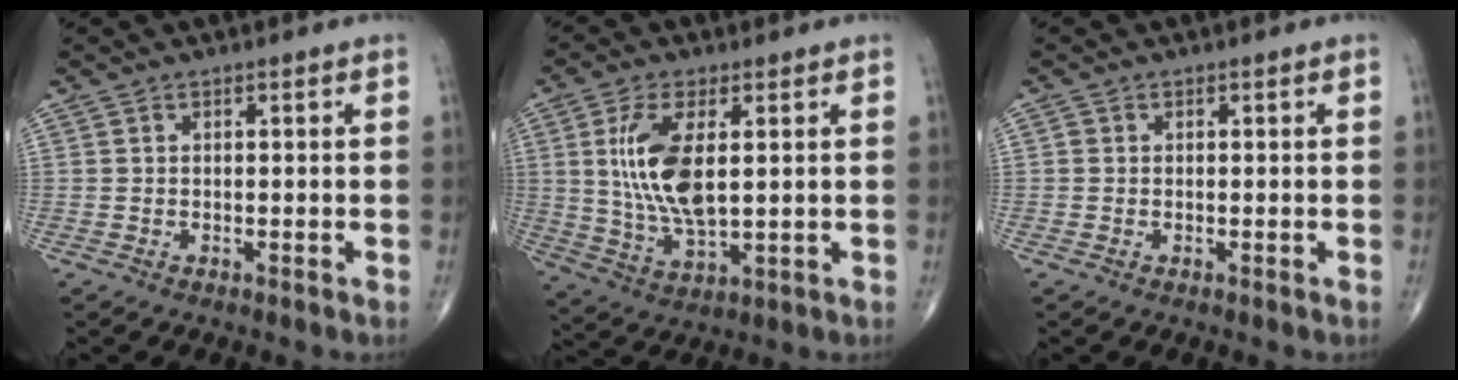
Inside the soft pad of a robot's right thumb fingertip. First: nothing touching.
{"total": 12.4, "force": [2.3, 5.4, 10.9], "torque": [-0.223, -0.017, 0.053]}
{"total": 0.5, "force": [0.0, 0.5, 0.1], "torque": [-0.002, 0.002, -0.003]}